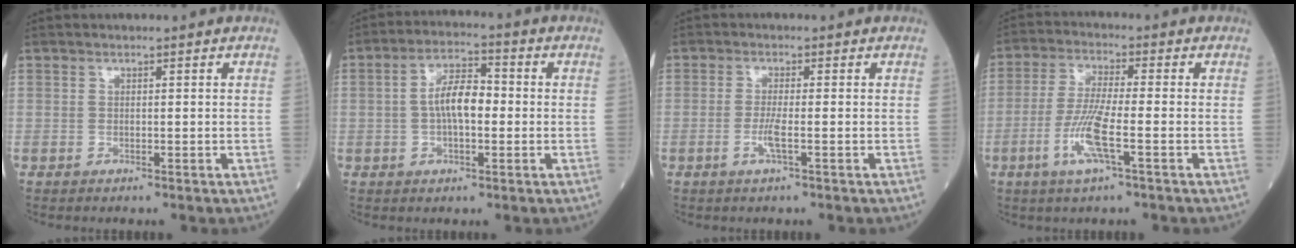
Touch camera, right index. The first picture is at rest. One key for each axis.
{"total": 6.8, "fx": -0.2, "fy": 2.6, "fz": 6.3, "tx": -0.122, "ty": 0.016, "tz": -0.011}
{"total": 2.6, "fx": -0.9, "fy": -0.1, "fz": 2.4, "tx": -0.054, "ty": -0.005, "tz": -0.021}
{"total": 7.8, "fx": -2.8, "fy": 0.3, "fz": 7.2, "tx": -0.149, "ty": -0.009, "tz": -0.059}